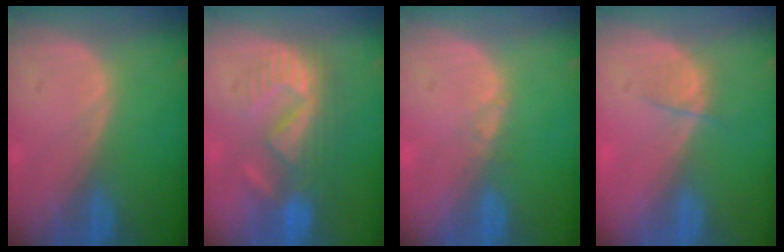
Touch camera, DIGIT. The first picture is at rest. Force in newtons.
{"total": 8.7, "press": 8.2, "slide": 3.0}
{"total": 0.8, "press": 0.7, "slide": 0.1}
{"total": 2.2, "press": 2.0, "slide": 0.9}